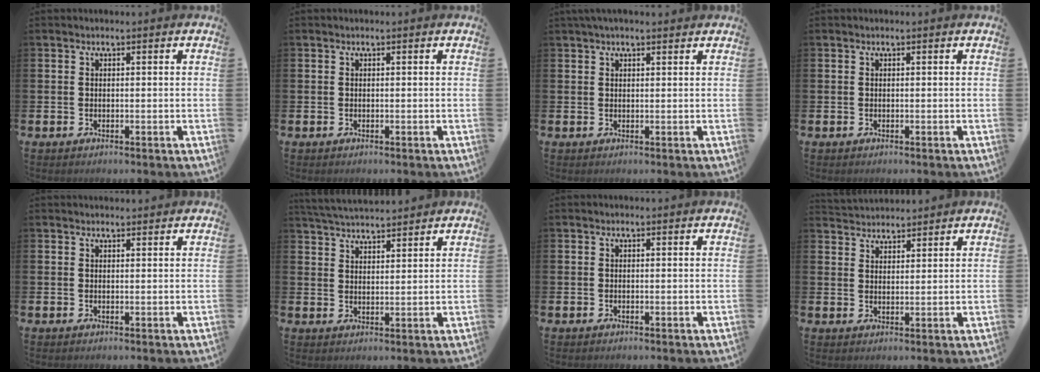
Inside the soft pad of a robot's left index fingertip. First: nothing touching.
{"total": 0.0}
{"total": 1.7, "force": [1.5, 0.3, 0.7], "torque": [0.000, -0.002, 0.024]}
{"total": 0.0}
{"total": 1.1, "force": [1.1, 0.2, 0.1], "torque": [0.008, -0.002, 0.017]}
{"total": 4.4, "force": [4.4, 0.4, 0.2], "torque": [-0.009, -0.025, 0.078]}
{"total": 0.0}
{"total": 3.2, "force": [3.1, 0.5, -0.5], "torque": [0.008, -0.017, 0.057]}